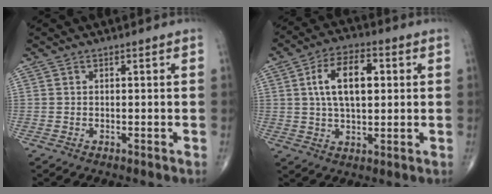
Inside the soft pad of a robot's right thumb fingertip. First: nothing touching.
{"total": 11.5, "force": [2.3, 6.0, 9.6], "torque": [-0.156, 0.006, 0.037]}